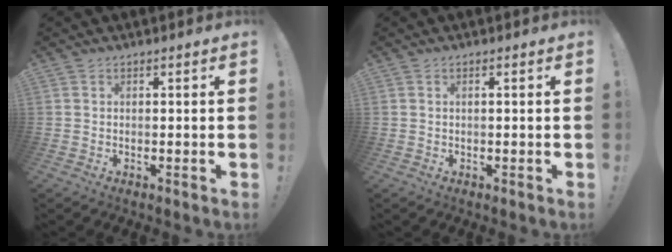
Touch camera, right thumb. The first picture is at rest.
{"total": 0.7, "force": [-0.1, -0.1, 0.7], "torque": [-0.022, 0.003, -0.002]}